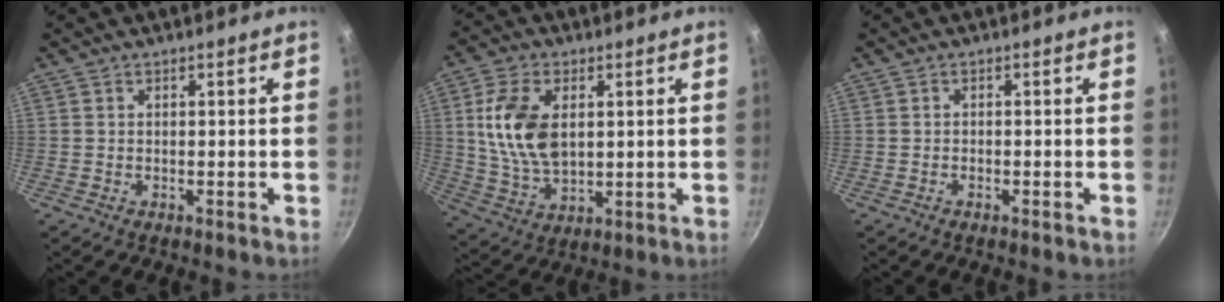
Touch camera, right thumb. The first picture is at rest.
{"total": 13.1, "force": [2.5, 7.9, 10.1], "torque": [-0.181, -0.015, 0.054]}
{"total": 0.7, "force": [-0.5, 0.1, 0.4], "torque": [-0.011, 0.005, -0.010]}